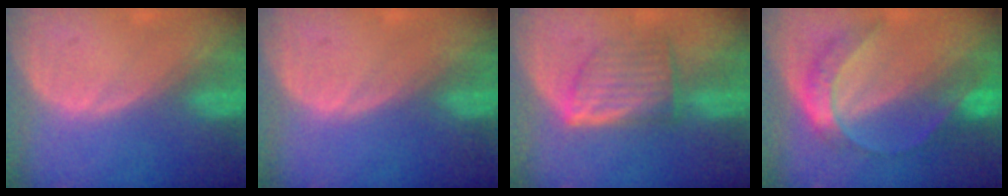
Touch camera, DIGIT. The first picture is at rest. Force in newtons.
{"total": 0.0}
{"total": 6.6, "press": 6.1, "slide": 2.5}
{"total": 7.2, "press": 6.1, "slide": 4.0}